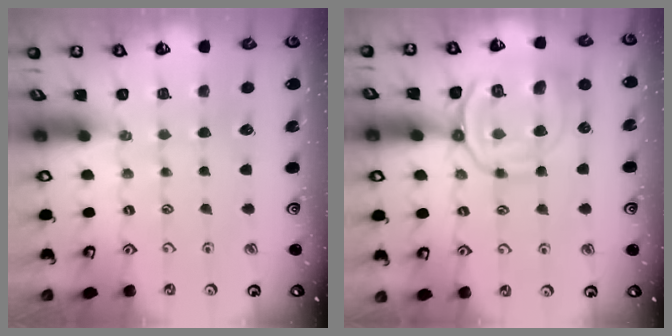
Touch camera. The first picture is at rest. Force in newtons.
{"total": 14.3, "press": 14.2, "slide": 1.4}